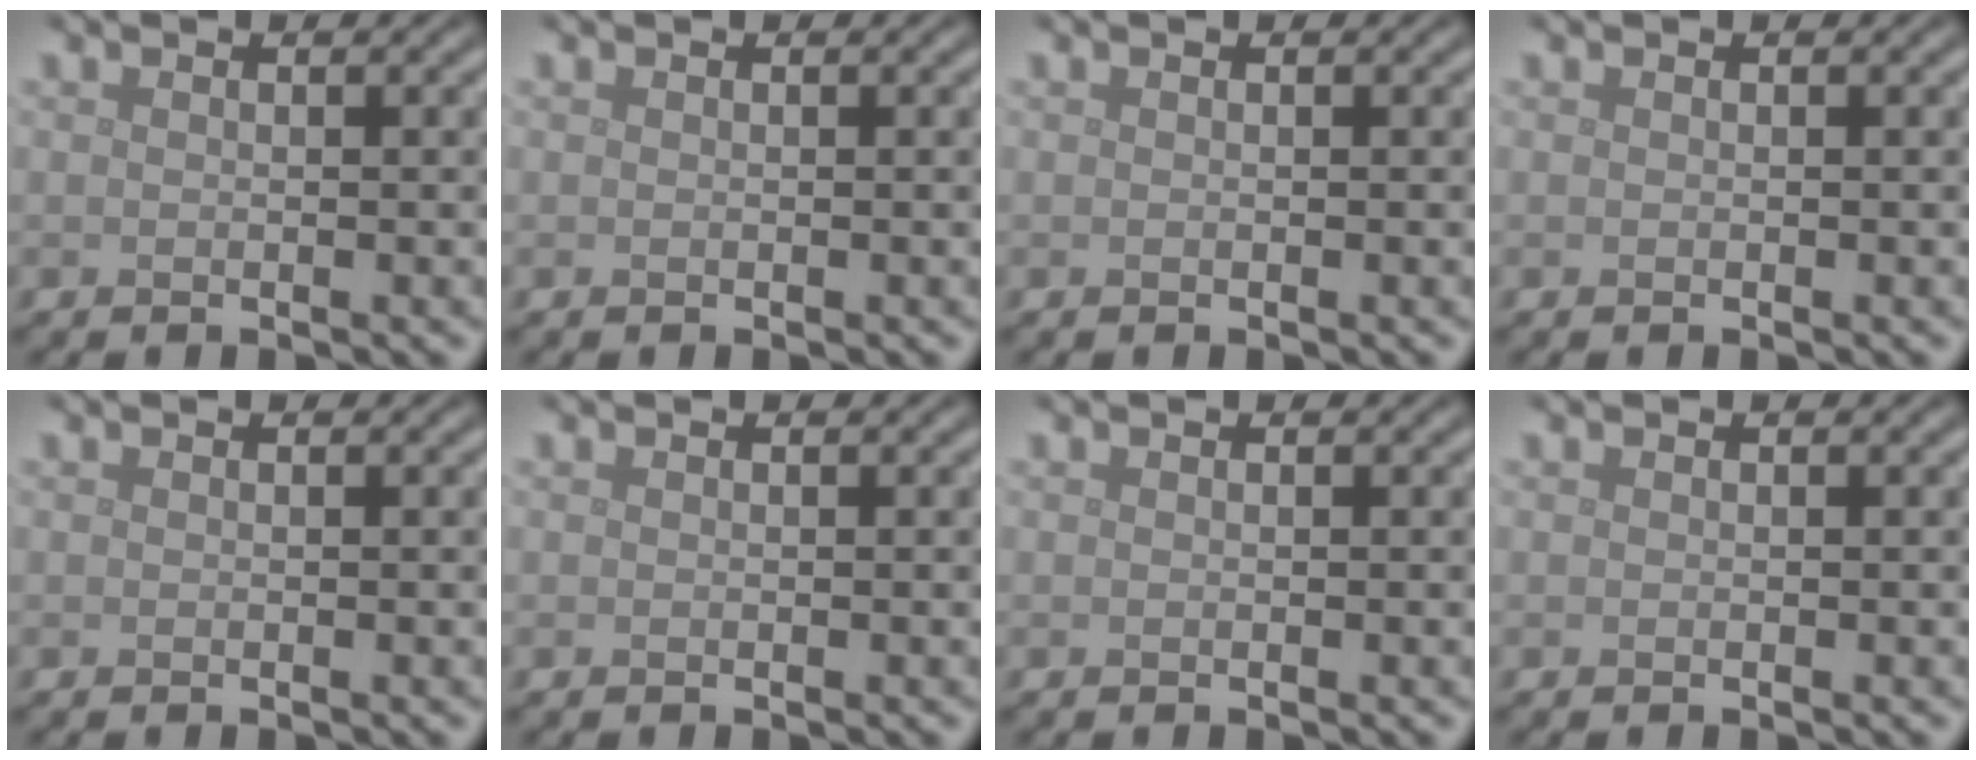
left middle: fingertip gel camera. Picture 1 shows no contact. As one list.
[{"total": 0.0}, {"total": 0.0}, {"total": 0.0}, {"total": 0.0}, {"total": 0.0}, {"total": 0.0}, {"total": 0.0}]